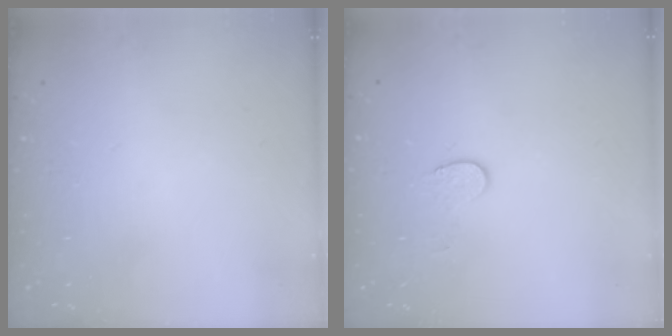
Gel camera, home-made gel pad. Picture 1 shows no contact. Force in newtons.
{"total": 5.4, "press": 5.4, "slide": 0.5}